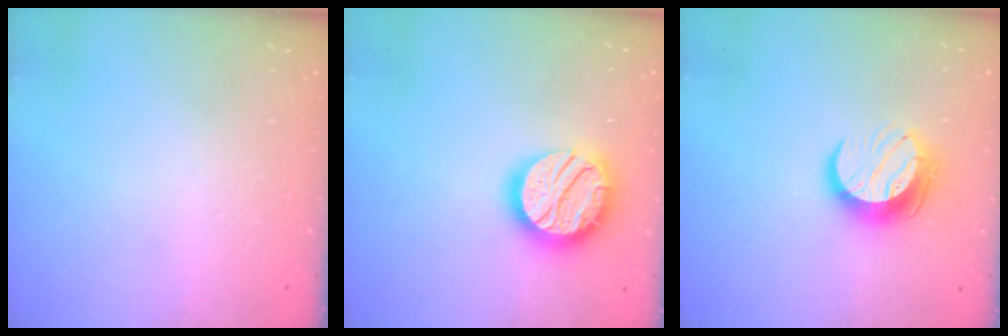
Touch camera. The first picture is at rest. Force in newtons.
{"total": 20.2, "press": 20.2, "slide": 1.7}
{"total": 11.3, "press": 11.2, "slide": 0.7}